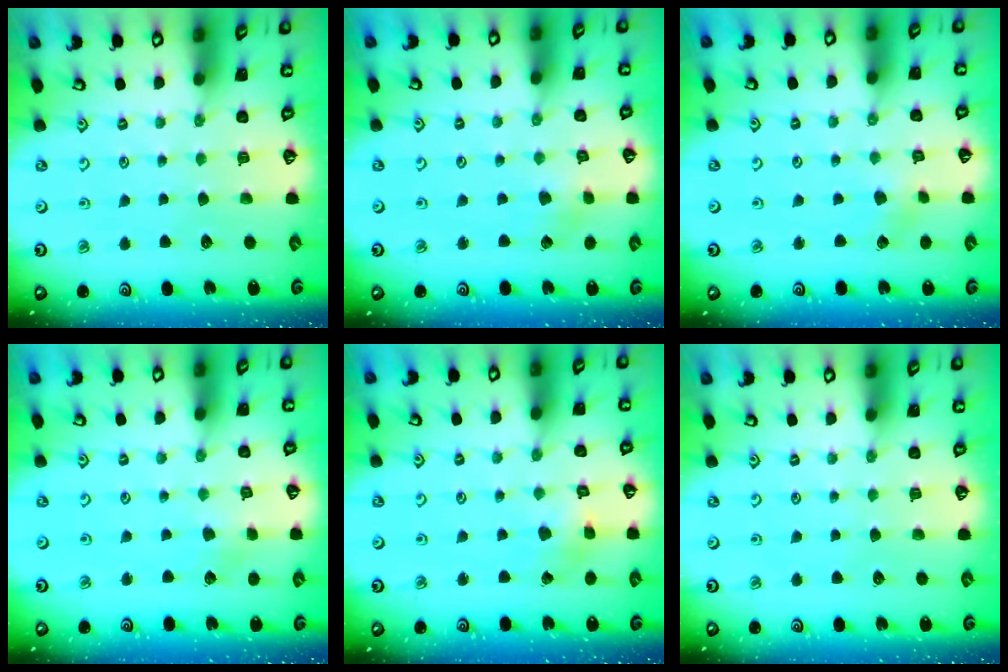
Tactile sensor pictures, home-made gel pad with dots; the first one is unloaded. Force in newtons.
{"total": 2.7, "press": 2.7, "slide": 0.4}
{"total": 1.8, "press": 1.8, "slide": 0.4}
{"total": 1.6, "press": 1.6, "slide": 0.2}
{"total": 2.3, "press": 2.3, "slide": 0.3}
{"total": 0.0}